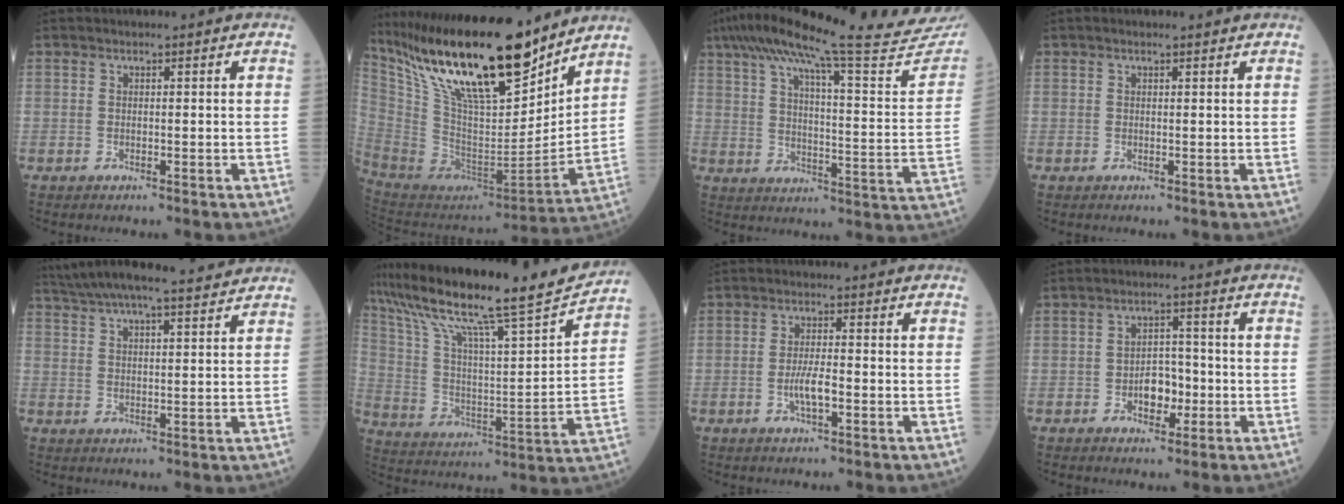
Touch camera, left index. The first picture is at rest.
{"total": 25.4, "force": [18.9, 5.6, 16.1], "torque": [-0.292, -0.011, 0.335]}
{"total": 29.0, "force": [25.5, 0.8, 13.7], "torque": [-0.223, -0.063, 0.324]}
{"total": 0.0}
{"total": 14.6, "force": [13.3, 0.9, 5.9], "torque": [-0.108, 0.018, 0.194]}
{"total": 21.7, "force": [18.1, 0.4, 12.0], "torque": [-0.216, -0.013, 0.290]}
{"total": 3.7, "force": [-1.8, 0.7, 3.2], "torque": [-0.066, -0.006, -0.034]}
{"total": 4.7, "force": [-2.1, 2.8, 3.2], "torque": [-0.049, 0.004, -0.035]}